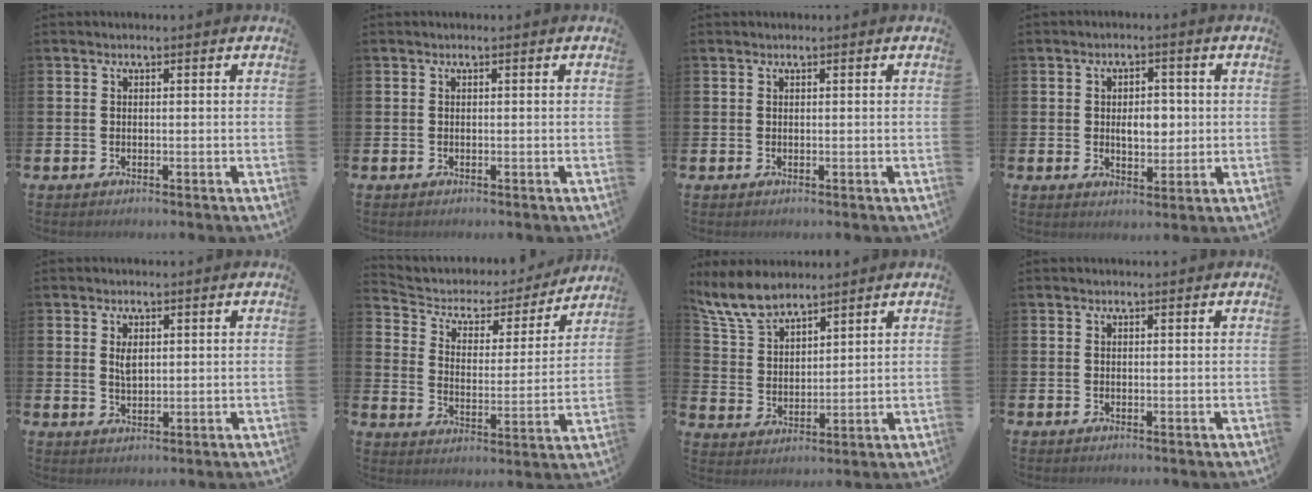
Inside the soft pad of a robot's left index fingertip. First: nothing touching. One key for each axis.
{"total": 0.0}
{"total": 0.0}
{"total": 3.7, "fx": 0.4, "fy": 2.4, "fz": 2.8, "tx": -0.035, "ty": 0.001, "tz": -0.002}
{"total": 1.9, "fx": 1.0, "fy": 1.0, "fz": 1.3, "tx": -0.010, "ty": -0.004, "tz": 0.014}
{"total": 4.8, "fx": 4.0, "fy": 2.5, "fz": 1.0, "tx": -0.047, "ty": -0.033, "tz": 0.058}
{"total": 7.3, "fx": 6.6, "fy": 2.0, "fz": 2.2, "tx": -0.073, "ty": -0.020, "tz": 0.127}
{"total": 0.0}